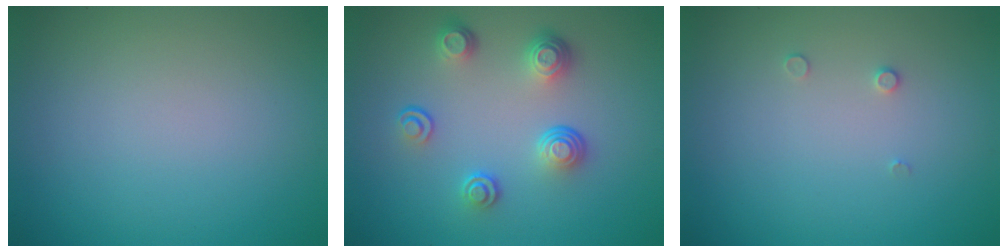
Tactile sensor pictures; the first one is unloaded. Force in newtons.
{"total": 3.8, "press": 2.8, "slide": 2.7}
{"total": 0.6, "press": 0.6, "slide": 0.2}